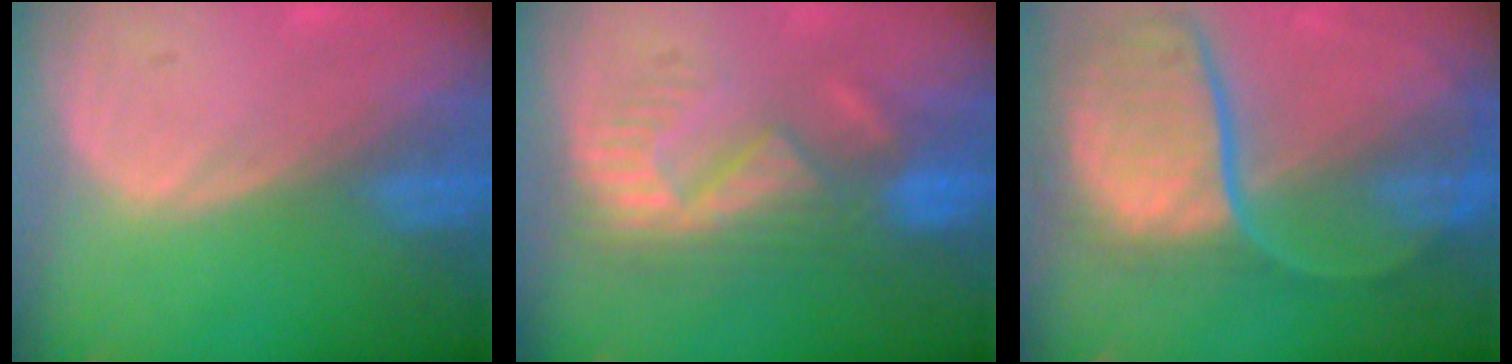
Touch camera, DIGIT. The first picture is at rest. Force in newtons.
{"total": 8.6, "press": 8.2, "slide": 2.6}
{"total": 12.1, "press": 10.0, "slide": 6.8}